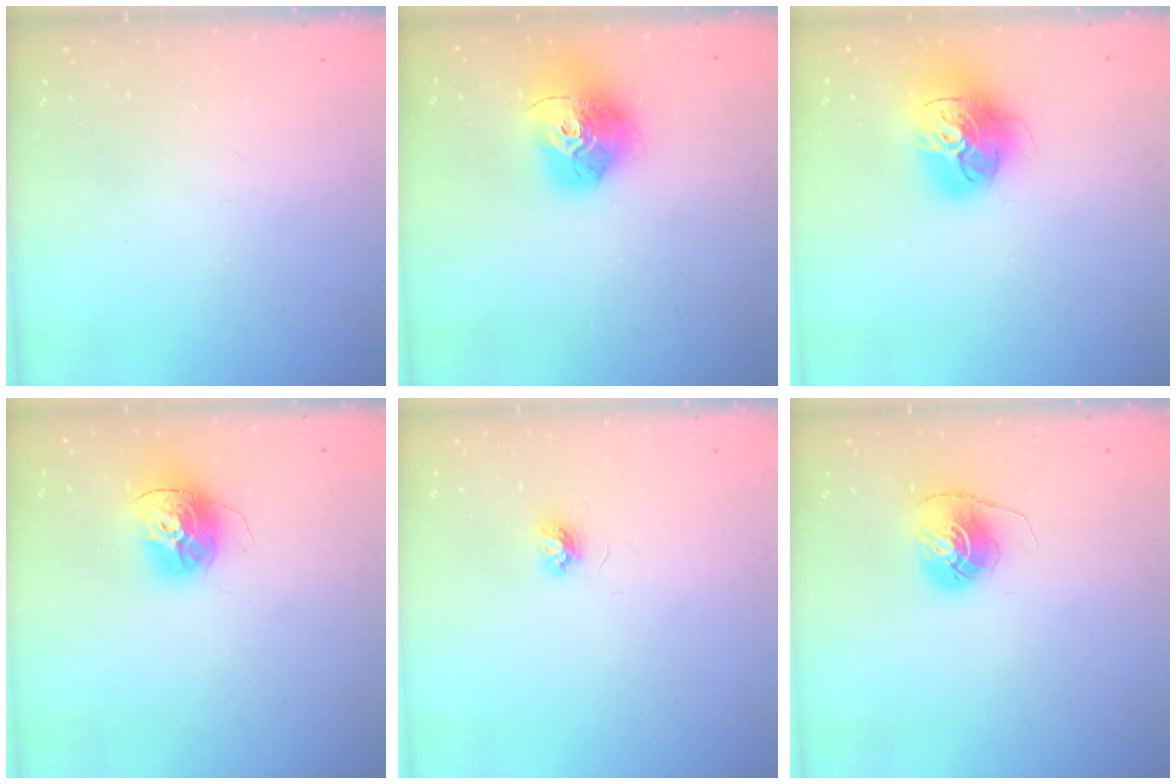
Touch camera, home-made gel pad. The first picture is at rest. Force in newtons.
{"total": 17.6, "press": 17.5, "slide": 1.9}
{"total": 17.5, "press": 17.3, "slide": 2.0}
{"total": 13.7, "press": 13.7, "slide": 1.2}
{"total": 3.9, "press": 3.9, "slide": 0.5}
{"total": 6.8, "press": 6.8, "slide": 0.3}